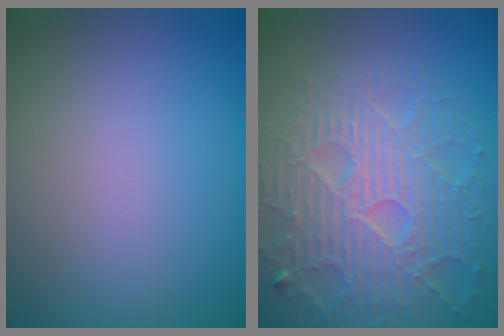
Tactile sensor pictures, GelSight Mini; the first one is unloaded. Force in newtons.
{"total": 7.4, "press": 5.9, "slide": 4.4}